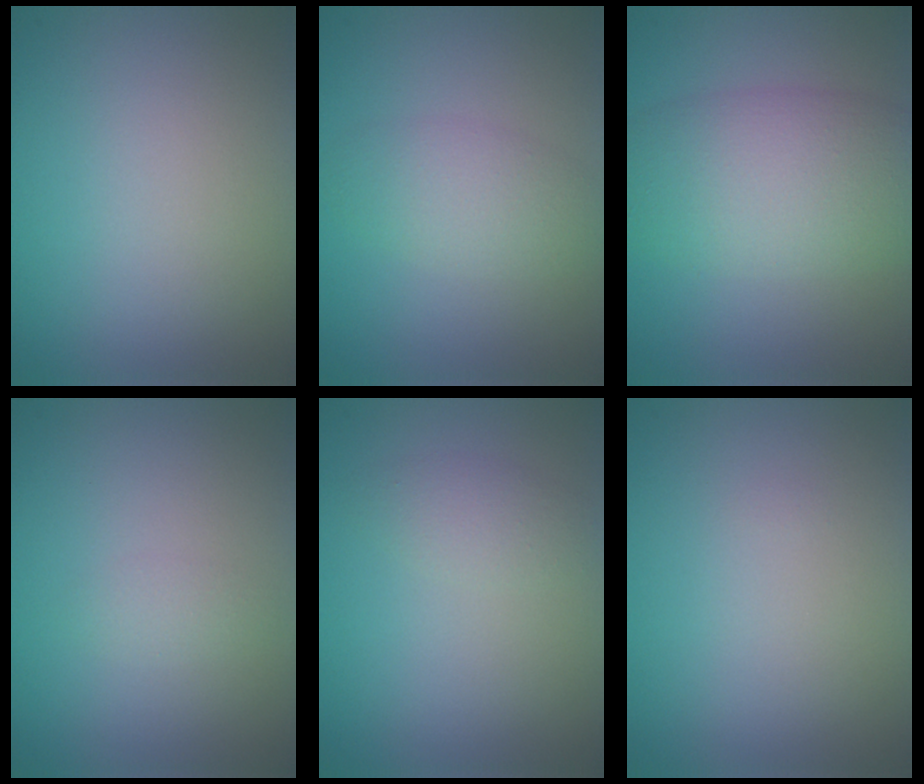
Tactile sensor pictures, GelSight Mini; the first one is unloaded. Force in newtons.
{"total": 3.0, "press": 3.0, "slide": 0.2}
{"total": 7.3, "press": 7.2, "slide": 0.3}
{"total": 0.9, "press": 0.9, "slide": 0.0}
{"total": 1.6, "press": 1.6, "slide": 0.1}
{"total": 0.0}